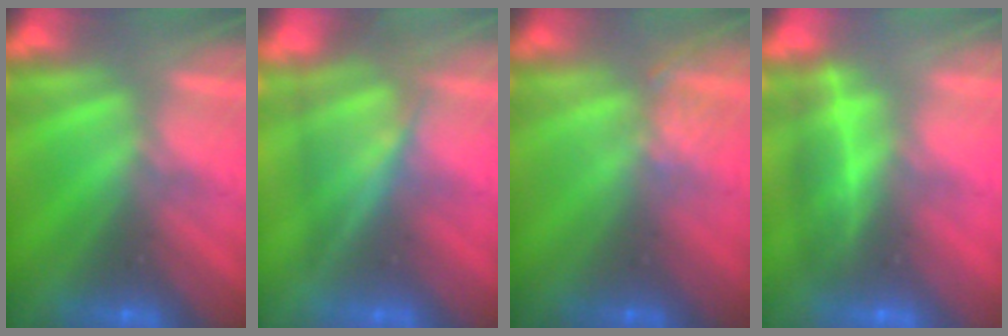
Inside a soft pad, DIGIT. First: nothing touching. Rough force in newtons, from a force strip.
{"total": 4.7}
{"total": 4.3}
{"total": 2.1}